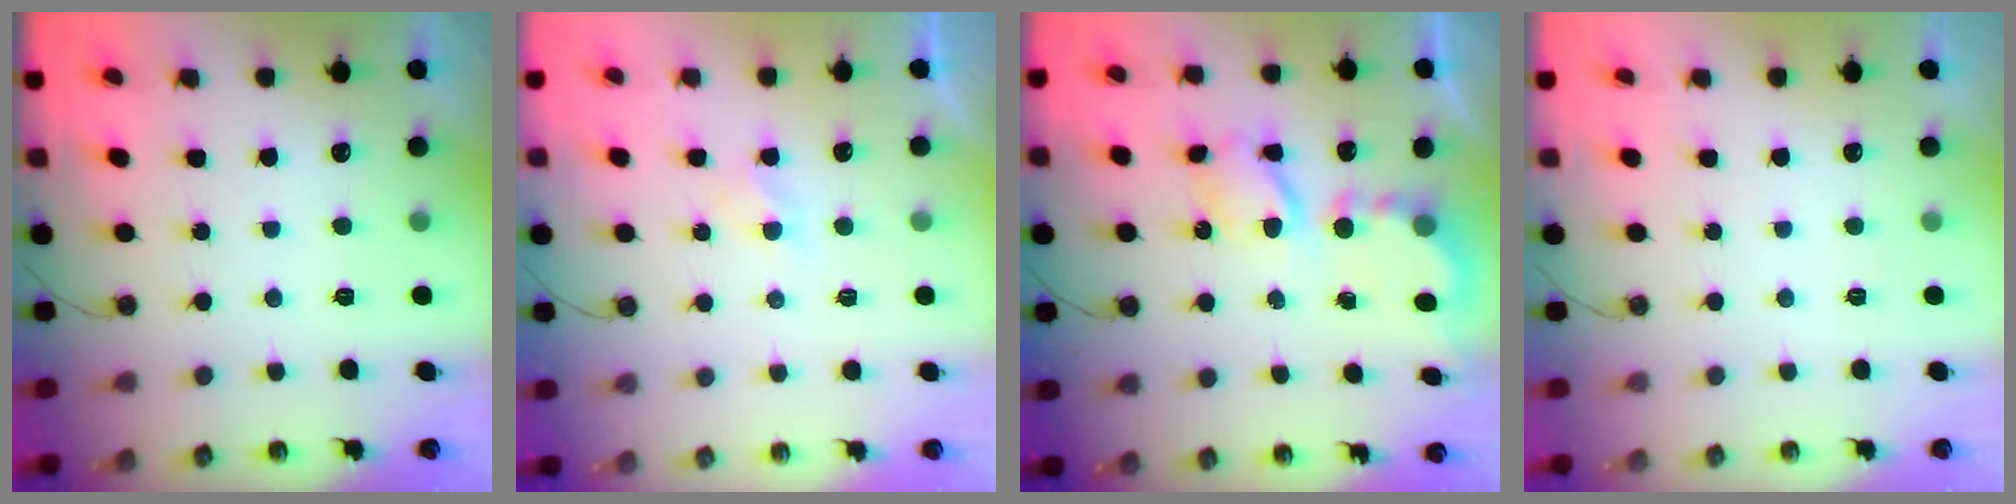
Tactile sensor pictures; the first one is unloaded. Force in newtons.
{"total": 2.8, "press": 2.7, "slide": 0.6}
{"total": 7.0, "press": 7.0, "slide": 0.3}
{"total": 0.0}